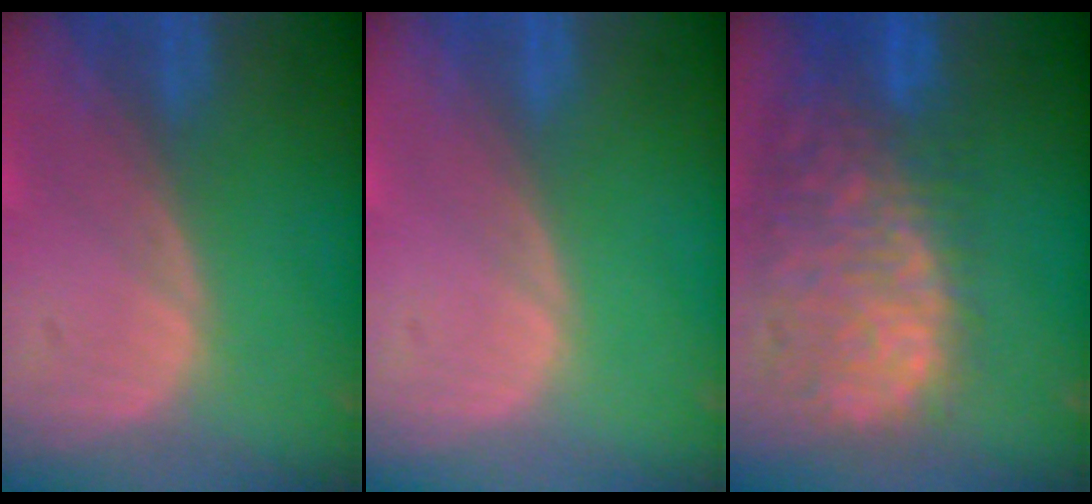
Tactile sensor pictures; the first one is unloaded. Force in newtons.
{"total": 0.0}
{"total": 13.3, "press": 11.0, "slide": 7.4}